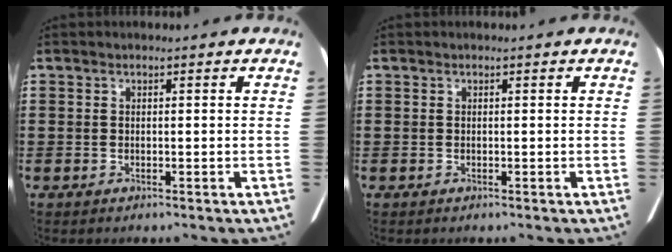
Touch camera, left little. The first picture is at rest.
{"total": 0.0}